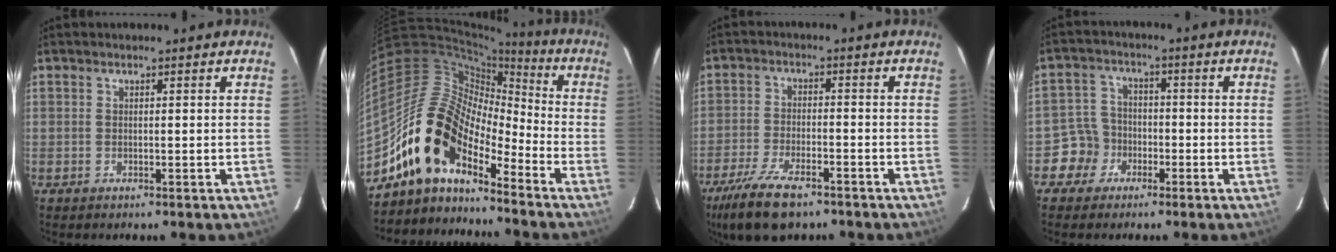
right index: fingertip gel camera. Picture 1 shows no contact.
{"total": 15.3, "force": [-11.2, 6.5, 8.2], "torque": [-0.141, 0.010, -0.227]}
{"total": 12.5, "force": [-9.0, 4.6, 7.4], "torque": [-0.177, -0.026, -0.165]}
{"total": 5.6, "force": [-2.7, 4.9, 0.1], "torque": [-0.006, 0.027, -0.052]}